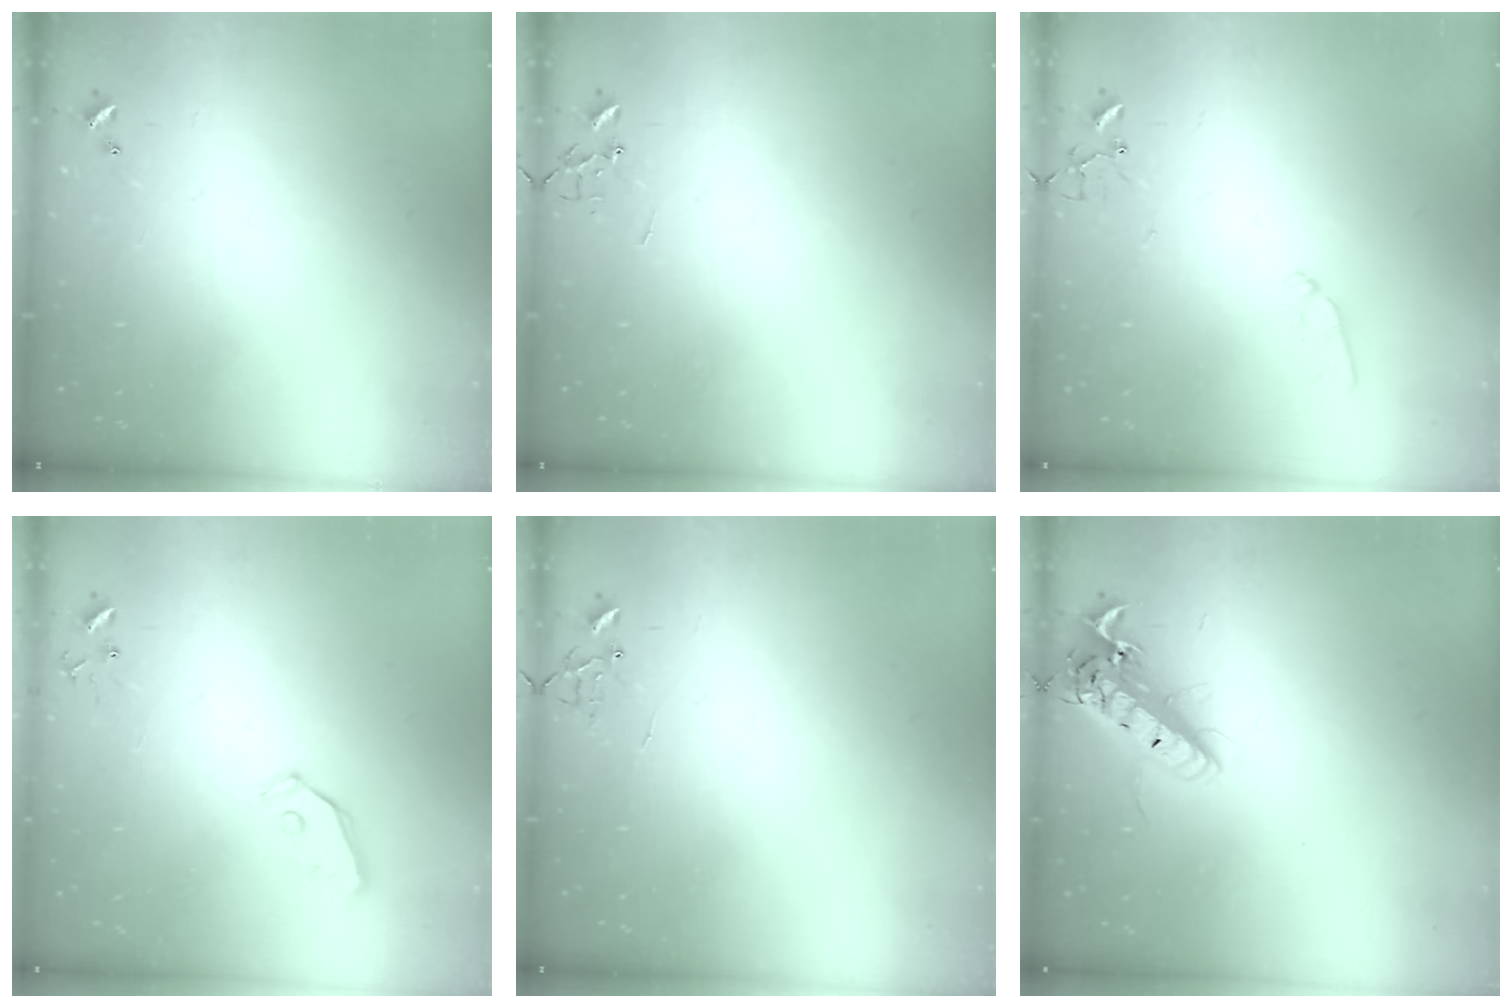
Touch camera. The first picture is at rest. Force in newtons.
{"total": 0.0}
{"total": 7.6, "press": 7.6, "slide": 0.6}
{"total": 4.9, "press": 4.9, "slide": 0.2}
{"total": 6.4, "press": 6.4, "slide": 0.6}
{"total": 17.4, "press": 16.9, "slide": 4.1}